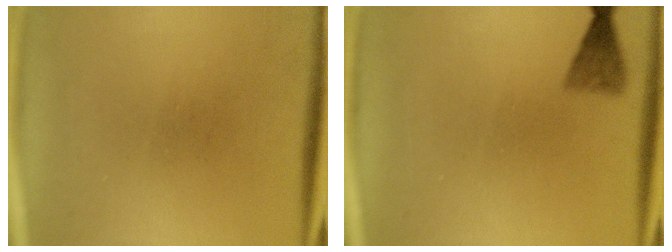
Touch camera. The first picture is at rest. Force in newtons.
{"total": 2.5}